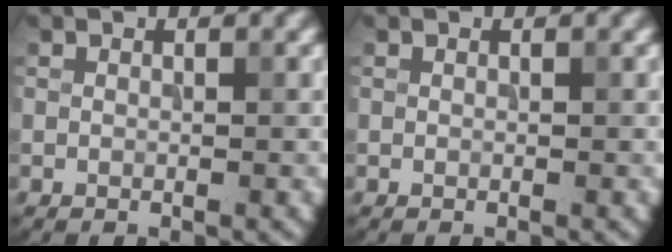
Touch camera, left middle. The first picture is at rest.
{"total": 0.0}